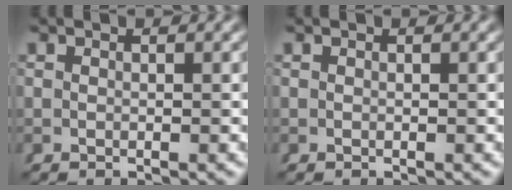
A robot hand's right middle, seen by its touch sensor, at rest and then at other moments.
{"total": 0.0}